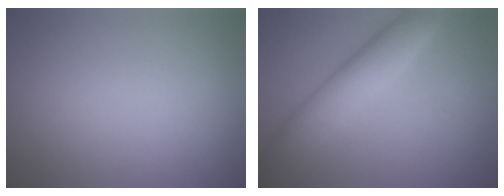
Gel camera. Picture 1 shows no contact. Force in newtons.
{"total": 4.6, "press": 4.6, "slide": 0.2}